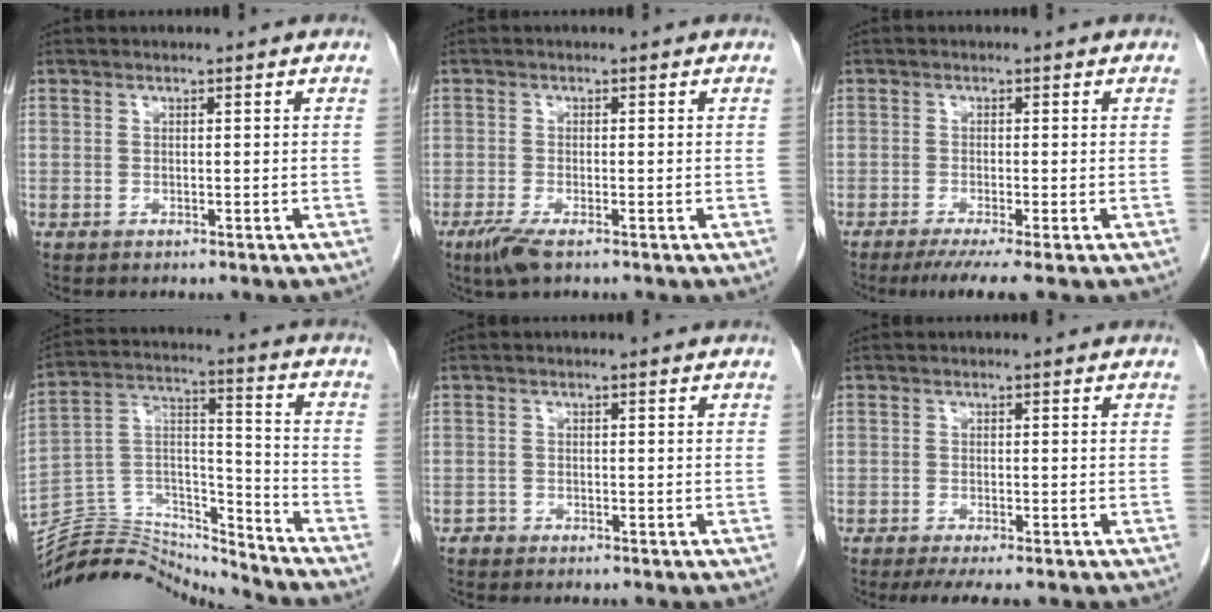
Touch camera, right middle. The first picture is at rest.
{"total": 3.4, "force": [-2.1, 0.6, 2.6], "torque": [-0.057, -0.010, -0.041]}
{"total": 4.4, "force": [-3.0, -0.3, 3.2], "torque": [-0.044, -0.012, -0.052]}
{"total": 15.6, "force": [-15.5, 1.1, 0.4], "torque": [-0.005, 0.058, -0.279]}
{"total": 0.7, "force": [-0.6, 0.3, -0.1], "torque": [-0.003, 0.001, -0.015]}
{"total": 4.6, "force": [-3.5, 0.7, 2.9], "torque": [-0.038, -0.011, -0.052]}